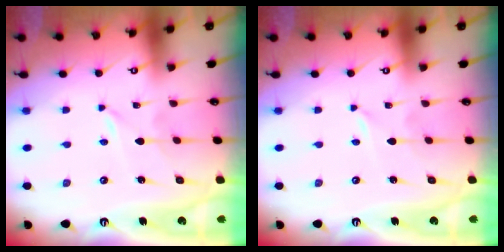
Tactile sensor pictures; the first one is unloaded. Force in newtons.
{"total": 0.0}